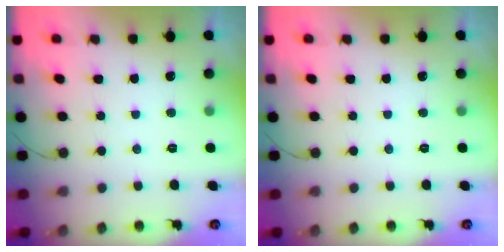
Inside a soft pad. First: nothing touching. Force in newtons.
{"total": 0.0}